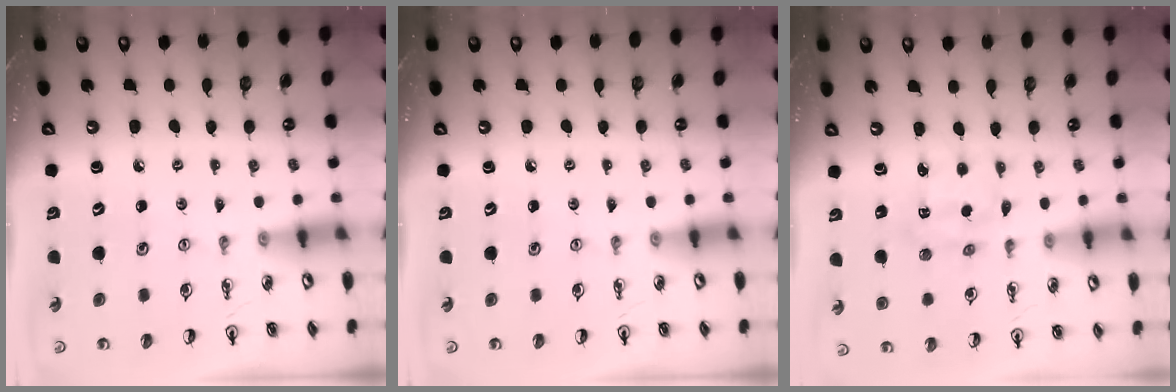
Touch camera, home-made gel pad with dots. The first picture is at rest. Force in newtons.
{"total": 0.0}
{"total": 2.3, "press": 2.3, "slide": 0.4}